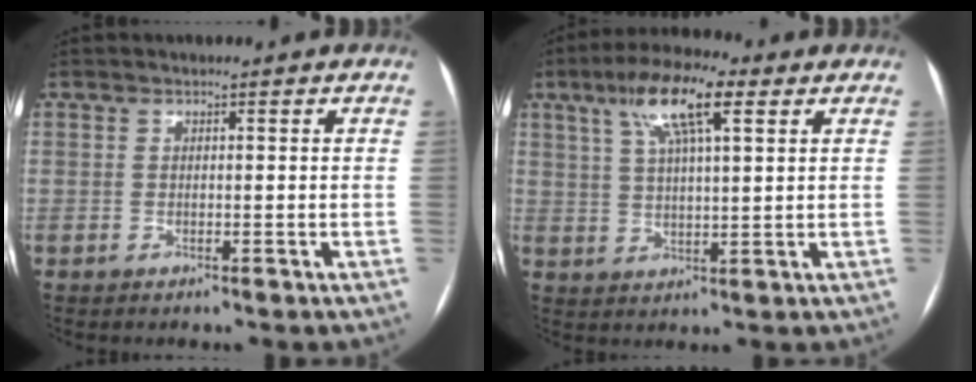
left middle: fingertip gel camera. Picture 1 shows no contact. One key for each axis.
{"total": 10.6, "fx": 5.2, "fy": 2.2, "fz": 8.9, "tx": -0.168, "ty": 0.024, "tz": 0.089}